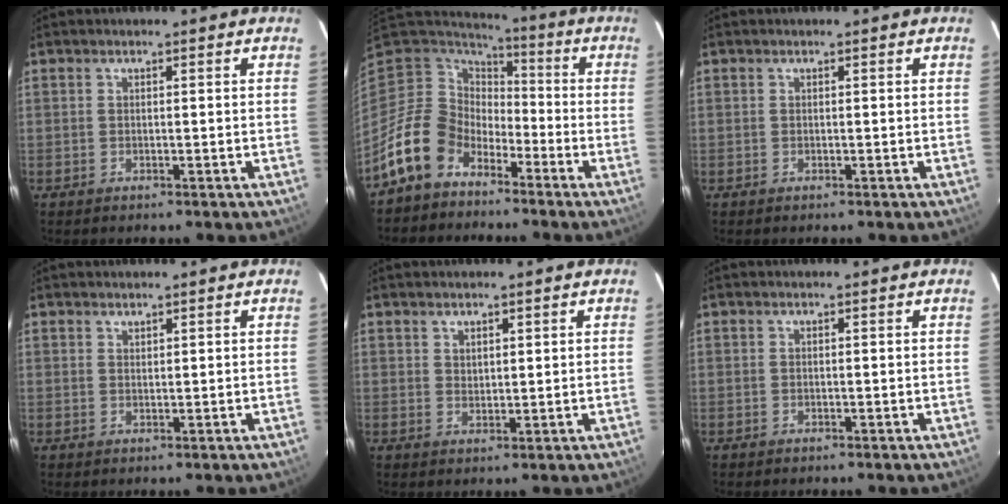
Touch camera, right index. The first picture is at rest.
{"total": 11.8, "force": [-8.0, 8.1, 3.2], "torque": [-0.083, 0.026, -0.152]}
{"total": 0.0}
{"total": 0.9, "force": [0.8, 0.3, 0.1], "torque": [-0.002, 0.001, 0.017]}
{"total": 2.0, "force": [1.5, 1.2, 0.7], "torque": [-0.007, 0.002, 0.027]}
{"total": 0.0}